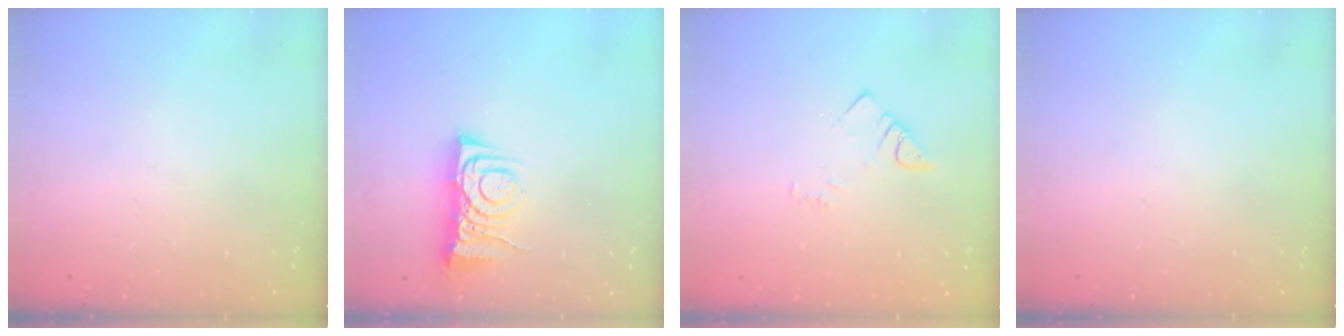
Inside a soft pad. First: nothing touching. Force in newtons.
{"total": 7.0, "press": 6.9, "slide": 1.0}
{"total": 3.0, "press": 2.9, "slide": 0.5}
{"total": 0.0}